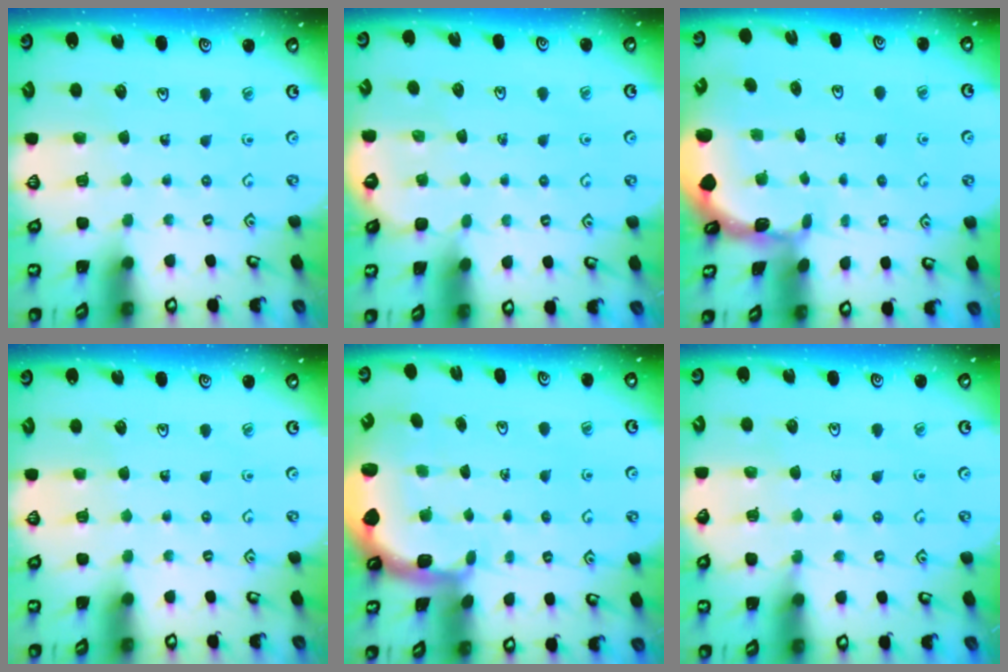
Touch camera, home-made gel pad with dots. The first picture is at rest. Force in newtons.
{"total": 1.6, "press": 1.5, "slide": 0.5}
{"total": 0.9, "press": 0.9, "slide": 0.2}
{"total": 0.0}
{"total": 2.4, "press": 2.1, "slide": 1.2}
{"total": 6.4, "press": 6.3, "slide": 1.2}